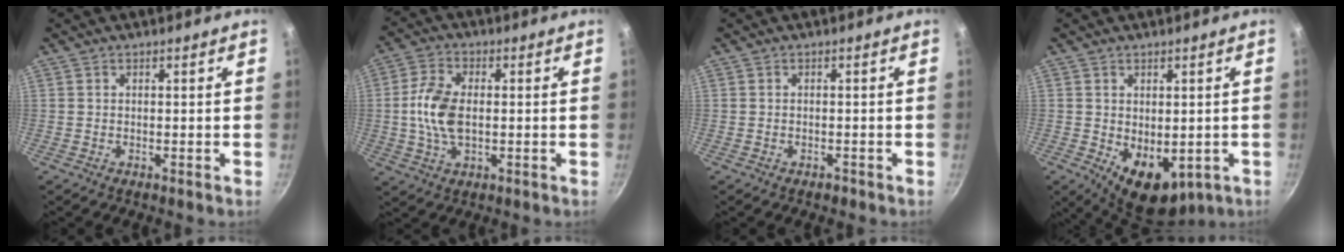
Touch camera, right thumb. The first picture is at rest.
{"total": 9.1, "force": [-0.2, 5.3, 7.4], "torque": [-0.144, 0.013, -0.009]}
{"total": 0.8, "force": [-0.6, 0.5, 0.3], "torque": [-0.007, 0.007, -0.005]}
{"total": 9.5, "force": [-1.6, 6.3, 7.0], "torque": [-0.078, -0.015, -0.003]}